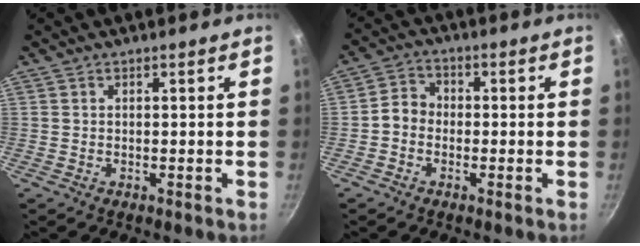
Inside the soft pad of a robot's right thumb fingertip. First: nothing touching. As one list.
[{"total": 4.2, "force": [-1.1, 3.5, 2.0], "torque": [-0.018, 0.019, -0.034]}]